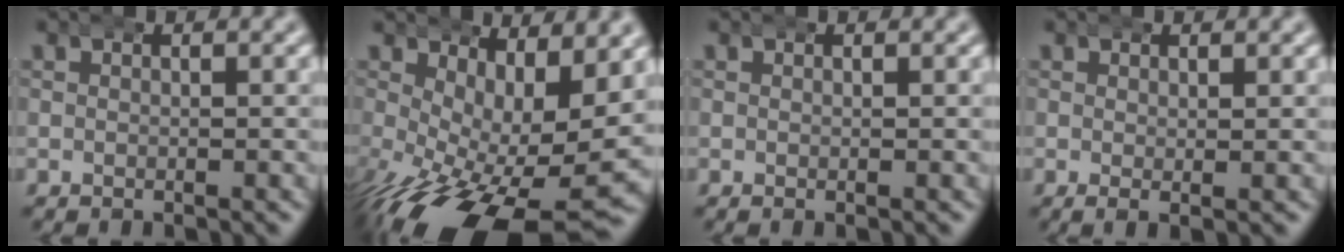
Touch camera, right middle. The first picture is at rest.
{"total": 9.4, "force": [-2.5, 3.9, 8.2], "torque": [-0.142, -0.053, -0.009]}
{"total": 0.0}
{"total": 1.0, "force": [0.1, 0.1, 1.0], "torque": [-0.019, -0.003, 0.002]}